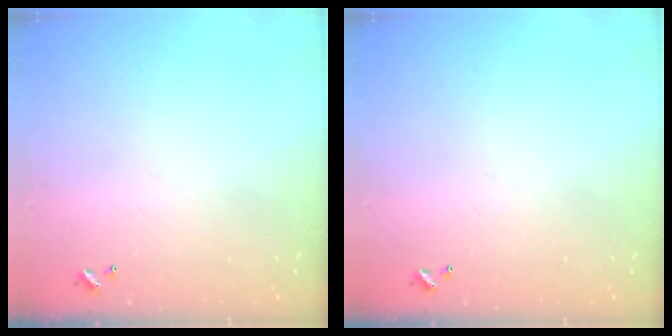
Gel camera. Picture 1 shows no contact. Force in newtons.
{"total": 0.0}